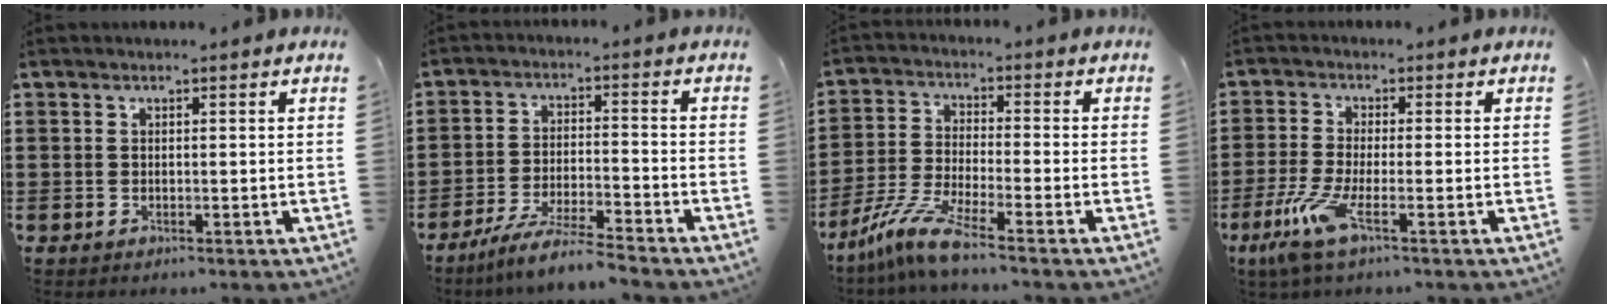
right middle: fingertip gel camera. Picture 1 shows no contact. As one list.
[{"total": 6.2, "force": [-5.6, -0.2, 2.5], "torque": [-0.059, -0.013, -0.111]}, {"total": 7.3, "force": [-5.7, 0.4, 4.5], "torque": [-0.114, -0.017, -0.116]}, {"total": 5.9, "force": [-2.9, 1.1, 5.0], "torque": [-0.126, -0.018, -0.059]}]